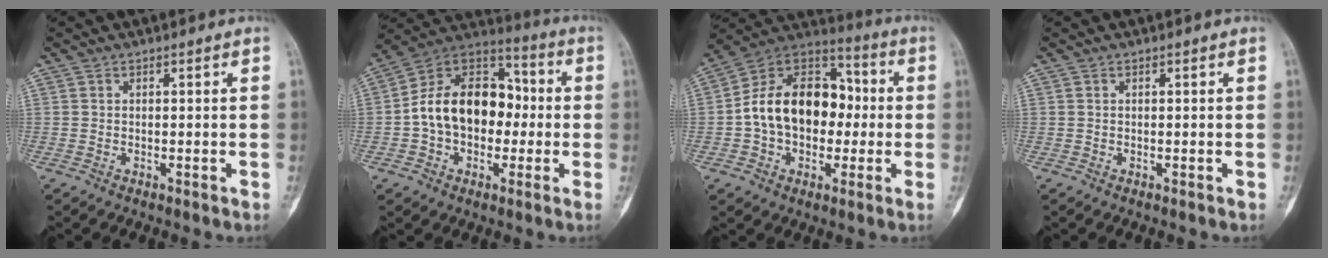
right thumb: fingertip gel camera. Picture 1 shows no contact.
{"total": 17.4, "force": [-0.9, 12.3, 12.4], "torque": [-0.174, 0.047, -0.024]}
{"total": 18.6, "force": [-0.6, 13.0, 13.3], "torque": [-0.186, 0.044, -0.018]}
{"total": 0.0}